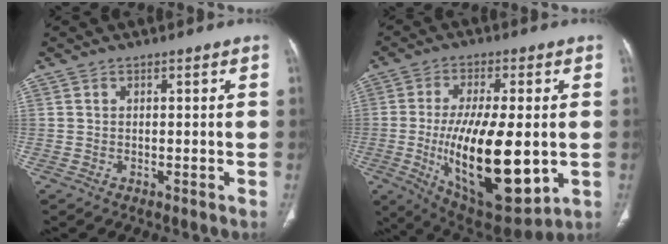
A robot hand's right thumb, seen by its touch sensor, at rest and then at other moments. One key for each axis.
{"total": 23.1, "fx": -3.0, "fy": 9.1, "fz": 21.1, "tx": -0.361, "ty": -0.029, "tz": -0.027}